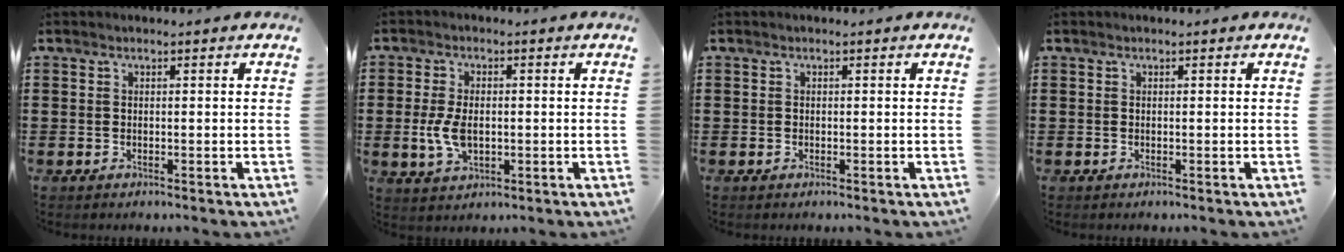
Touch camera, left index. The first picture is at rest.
{"total": 5.4, "force": [-0.3, 3.2, 4.4], "torque": [-0.110, -0.003, -0.011]}
{"total": 0.0}
{"total": 0.0}